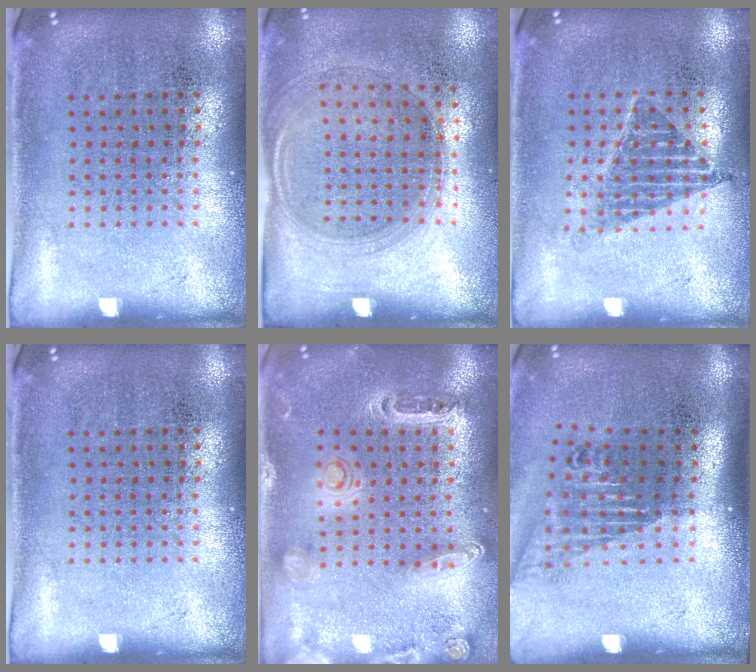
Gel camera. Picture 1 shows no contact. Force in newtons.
{"total": 1.4, "press": 1.2, "slide": 0.6}
{"total": 1.1, "press": 1.0, "slide": 0.6}
{"total": 0.0}
{"total": 1.4, "press": 1.4, "slide": 0.4}
{"total": 1.7, "press": 1.3, "slide": 1.2}